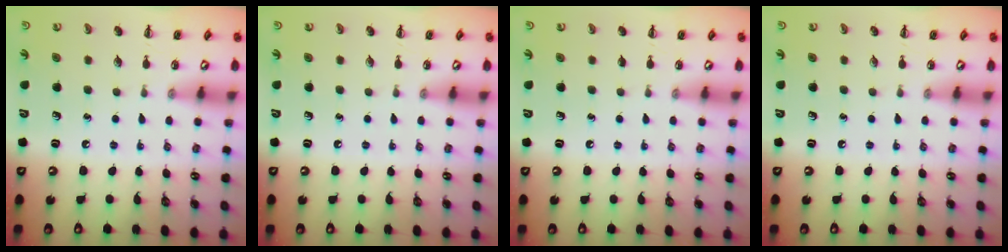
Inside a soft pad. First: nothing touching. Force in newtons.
{"total": 0.0}
{"total": 0.0}
{"total": 0.0}